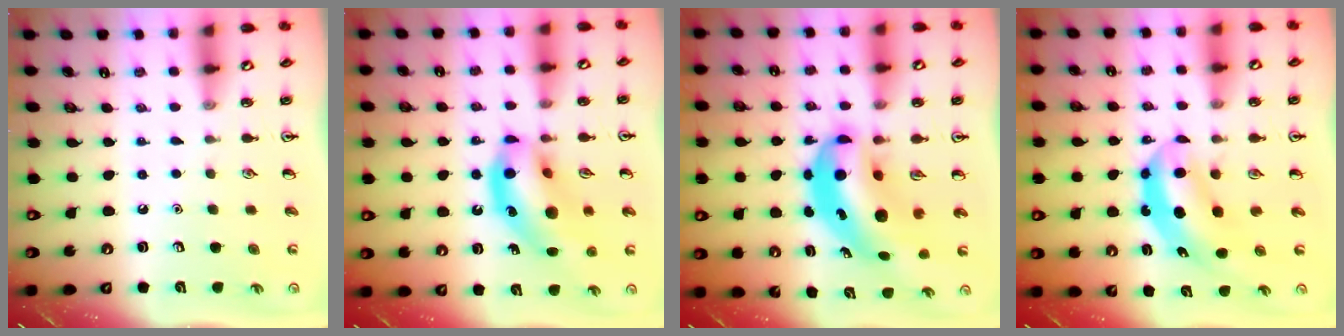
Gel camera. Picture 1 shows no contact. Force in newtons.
{"total": 16.0, "press": 15.4, "slide": 4.2}
{"total": 10.6, "press": 10.2, "slide": 2.9}
{"total": 5.5, "press": 5.3, "slide": 1.4}